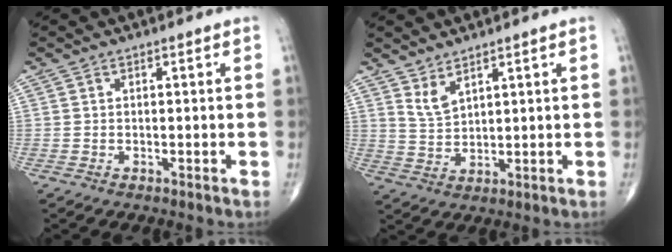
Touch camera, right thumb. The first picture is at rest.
{"total": 3.7, "force": [2.8, 1.2, 2.1], "torque": [-0.038, -0.029, 0.062]}